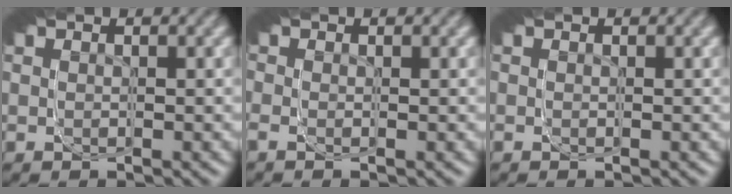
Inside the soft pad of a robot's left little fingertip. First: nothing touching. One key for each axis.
{"total": 0.6, "fx": -0.1, "fy": -0.5, "fz": 0.2, "tx": 0.004, "ty": 0.004, "tz": -0.003}
{"total": 0.0}